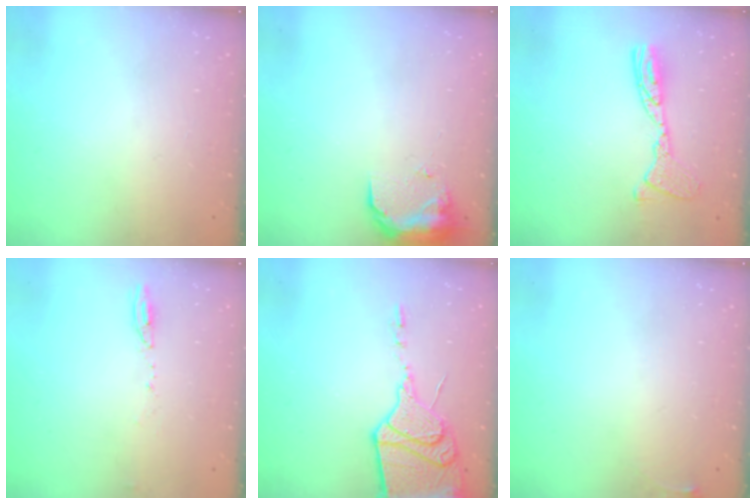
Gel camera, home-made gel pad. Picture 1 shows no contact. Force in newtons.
{"total": 9.9, "press": 9.4, "slide": 3.1}
{"total": 12.0, "press": 11.9, "slide": 1.1}
{"total": 4.6, "press": 4.3, "slide": 1.6}
{"total": 16.9, "press": 16.8, "slide": 1.6}
{"total": 3.6, "press": 3.6, "slide": 0.5}